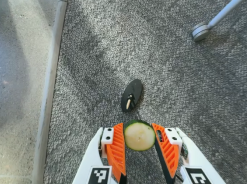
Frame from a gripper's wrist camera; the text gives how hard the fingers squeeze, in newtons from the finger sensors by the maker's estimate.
{"total": 8.3, "left": 7.7, "right": 8.8}